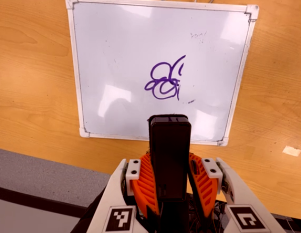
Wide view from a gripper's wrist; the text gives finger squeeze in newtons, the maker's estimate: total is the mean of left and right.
{"total": 8.4, "left": 6.8, "right": 9.9}